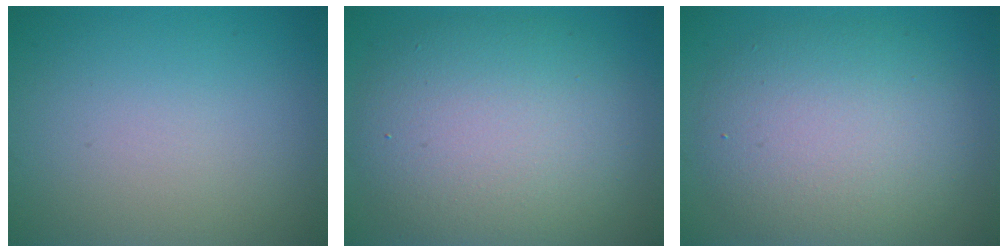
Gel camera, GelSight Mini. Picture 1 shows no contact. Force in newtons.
{"total": 9.1, "press": 9.1, "slide": 0.6}
{"total": 7.3, "press": 7.3, "slide": 0.5}